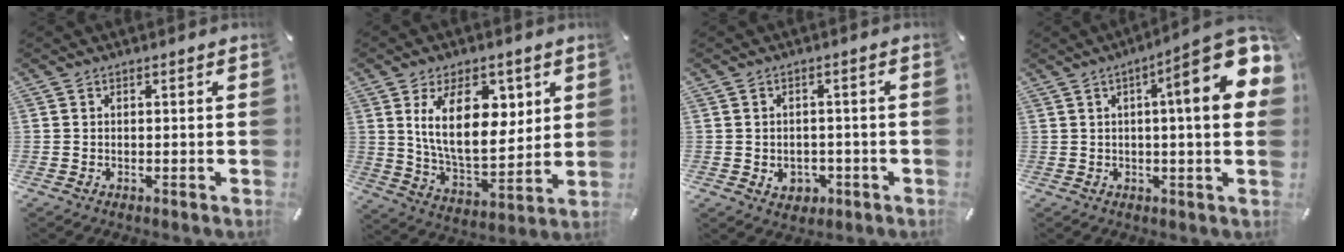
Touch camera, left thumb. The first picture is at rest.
{"total": 17.3, "force": [6.8, 9.5, 12.8], "torque": [-0.222, -0.016, 0.116]}
{"total": 4.1, "force": [-1.1, 3.5, 1.9], "torque": [-0.024, -0.003, -0.022]}
{"total": 17.5, "force": [5.5, 3.3, 16.3], "torque": [-0.228, -0.035, 0.070]}